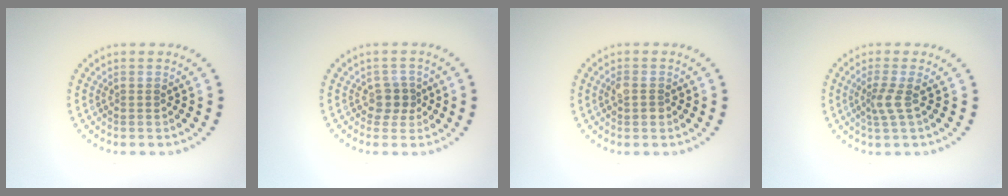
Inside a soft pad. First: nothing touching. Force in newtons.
{"total": 1.8, "press": 1.5, "slide": 1.1}
{"total": 1.6, "press": 1.5, "slide": 0.3}
{"total": 2.0, "press": 1.4, "slide": 1.5}